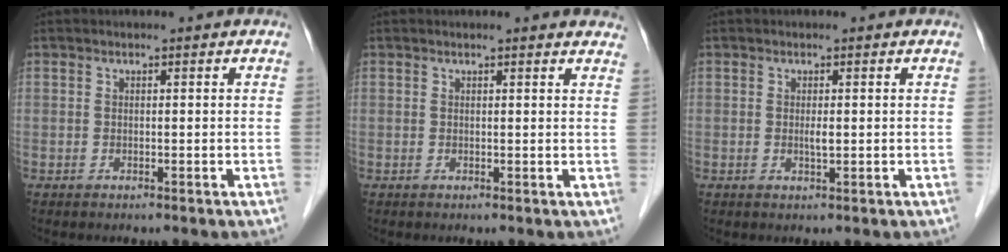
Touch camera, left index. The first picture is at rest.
{"total": 6.6, "force": [6.2, 1.0, 1.8], "torque": [-0.008, 0.001, 0.045]}
{"total": 1.1, "force": [0.1, 0.2, 1.1], "torque": [-0.022, -0.002, 0.003]}